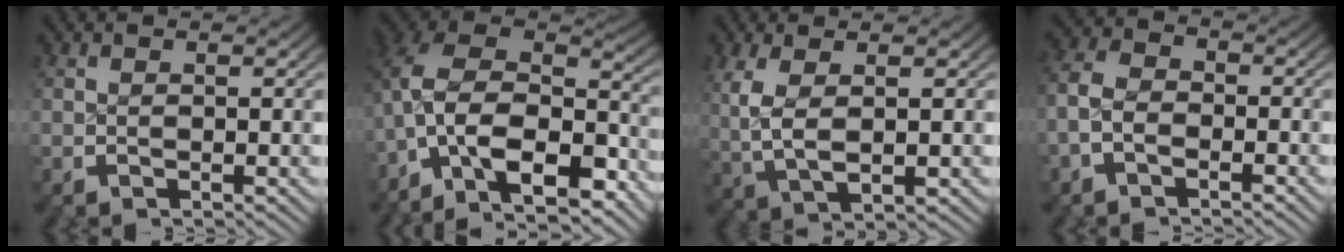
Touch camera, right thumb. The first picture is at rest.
{"total": 15.9, "force": [-3.3, 11.4, 10.5], "torque": [-0.252, -0.062, -0.043]}
{"total": 5.4, "force": [0.8, 3.0, 4.4], "torque": [-0.111, -0.012, 0.031]}
{"total": 4.4, "force": [-1.3, 3.4, 2.6], "torque": [-0.060, -0.013, -0.021]}